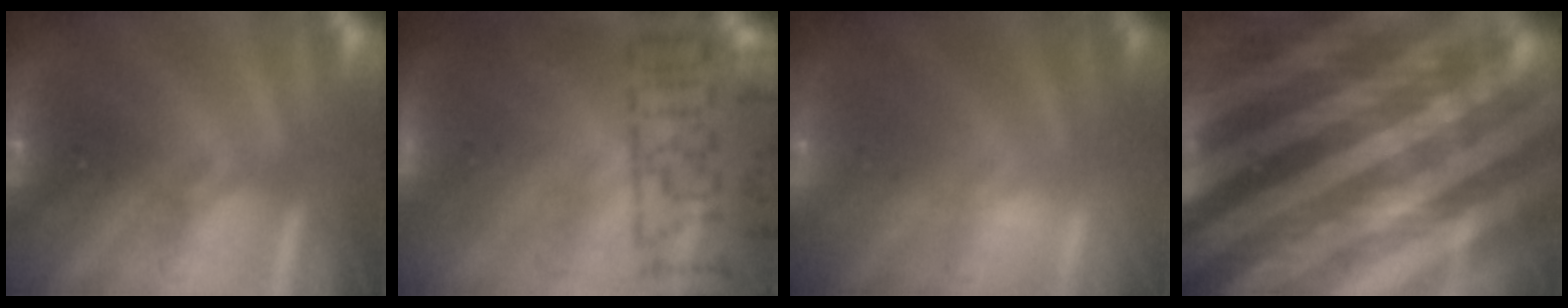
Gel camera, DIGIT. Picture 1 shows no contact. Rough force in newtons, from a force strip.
{"total": 7.8}
{"total": 2.1}
{"total": 8.4}